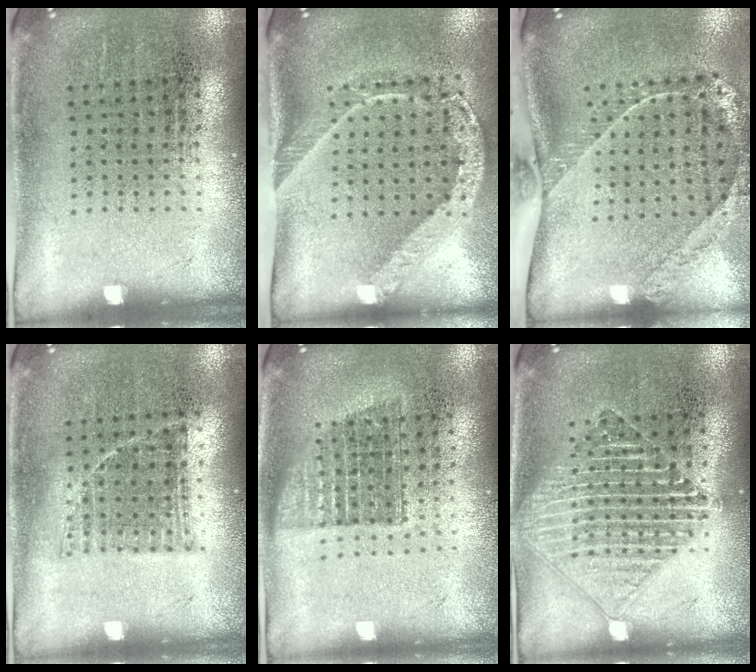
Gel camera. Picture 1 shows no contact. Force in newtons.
{"total": 2.0, "press": 1.4, "slide": 1.4}
{"total": 2.4, "press": 1.7, "slide": 1.7}
{"total": 0.8, "press": 0.7, "slide": 0.5}
{"total": 1.3, "press": 1.1, "slide": 0.6}
{"total": 3.1, "press": 3.1, "slide": 0.5}